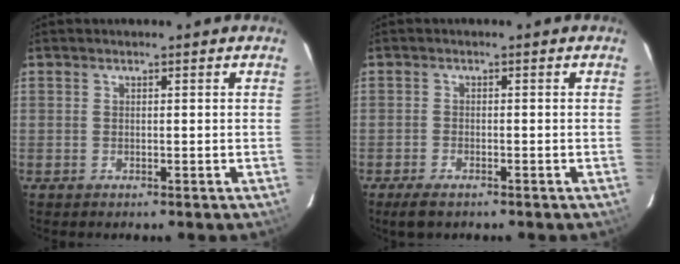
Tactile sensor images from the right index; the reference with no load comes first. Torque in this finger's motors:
{"motor_torque": [0.32, -0.12, 0.06, 0.01]}